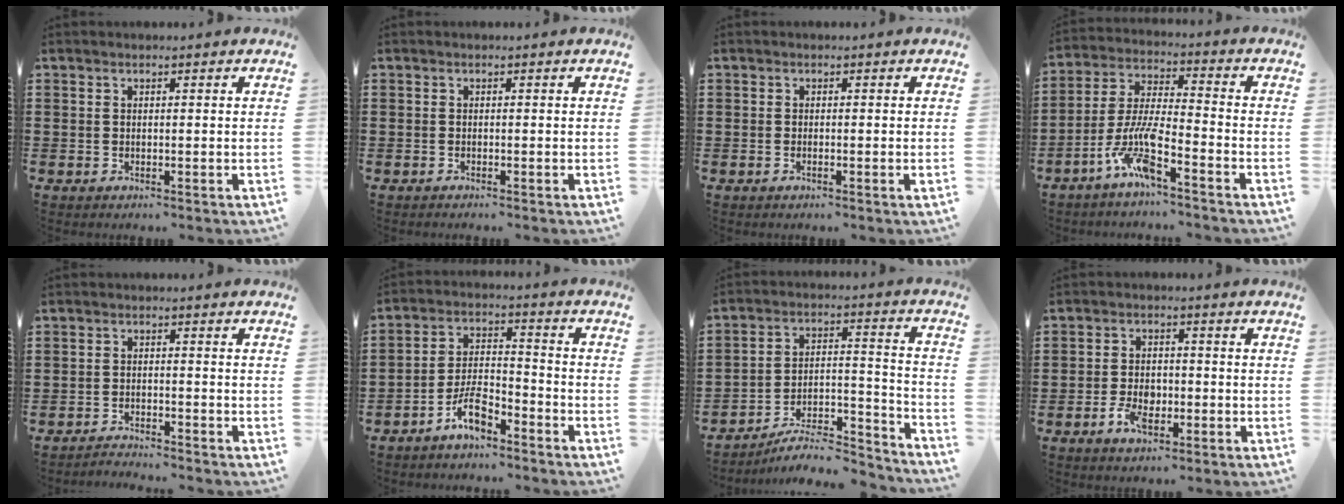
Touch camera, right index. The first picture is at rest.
{"total": 0.0}
{"total": 0.8, "force": [-0.4, 0.0, 0.7], "torque": [-0.012, -0.005, -0.006]}
{"total": 8.9, "force": [-6.0, 1.1, 6.4], "torque": [-0.155, -0.013, -0.120]}
{"total": 2.0, "force": [-2.0, -0.1, -0.2], "torque": [-0.001, 0.003, -0.044]}
{"total": 6.4, "force": [-4.7, 2.1, 3.8], "torque": [-0.083, 0.012, -0.091]}
{"total": 7.6, "force": [-6.8, 1.9, 2.7], "torque": [-0.030, 0.017, -0.129]}
{"total": 4.6, "force": [-1.9, 2.6, 3.3], "torque": [-0.073, -0.002, -0.036]}